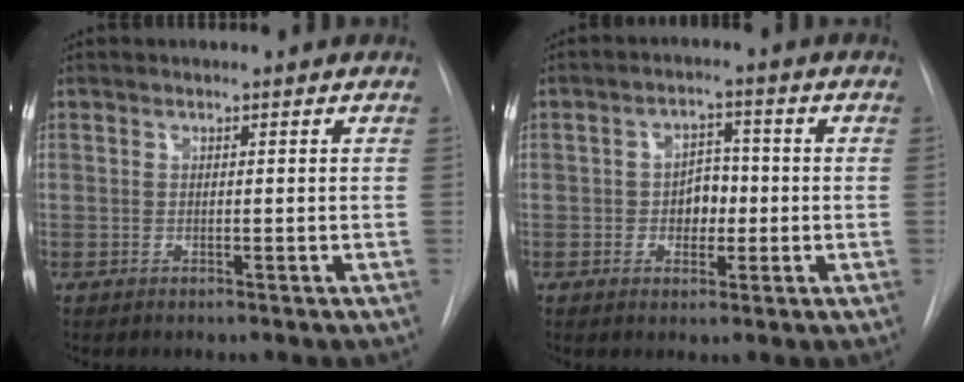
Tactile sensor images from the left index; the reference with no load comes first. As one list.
[{"total": 4.2, "force": [-0.6, 3.0, 3.0], "torque": [-0.044, 0.012, -0.008]}]